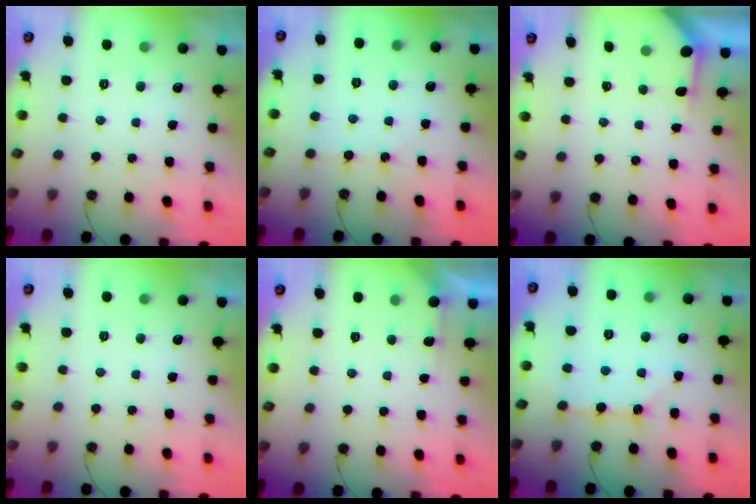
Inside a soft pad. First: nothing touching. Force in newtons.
{"total": 1.0, "press": 1.0, "slide": 0.2}
{"total": 1.9, "press": 1.9, "slide": 0.3}
{"total": 0.0}
{"total": 2.3, "press": 2.2, "slide": 0.3}
{"total": 3.6, "press": 3.6, "slide": 0.3}